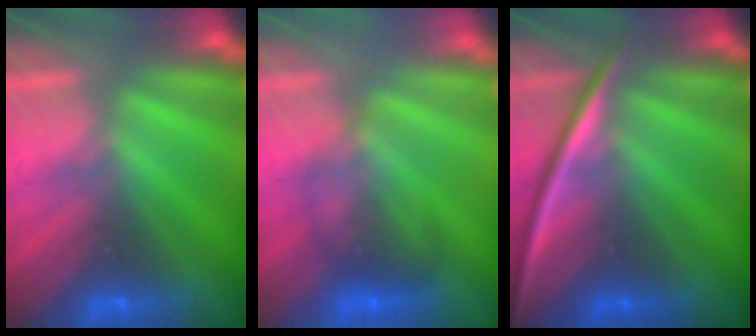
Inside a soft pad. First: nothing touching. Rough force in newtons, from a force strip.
{"total": 1.7}
{"total": 2.2}